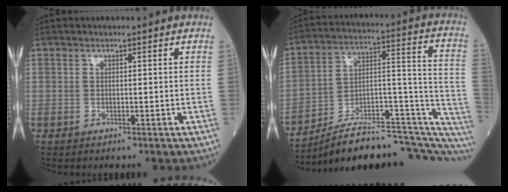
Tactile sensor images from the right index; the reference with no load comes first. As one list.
[{"total": 23.4, "force": [-19.2, 5.6, 12.0], "torque": [-0.112, 0.062, -0.277]}]